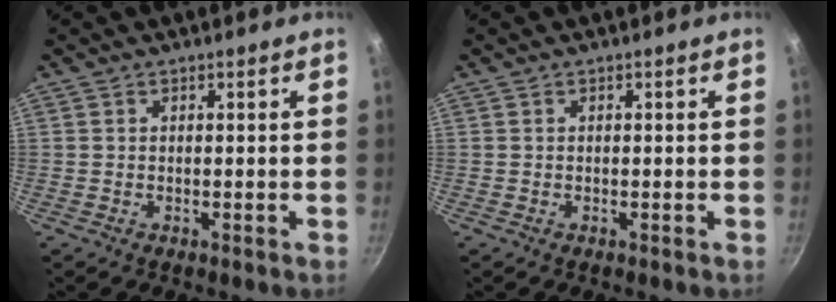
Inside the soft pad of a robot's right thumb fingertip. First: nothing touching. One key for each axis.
{"total": 0.0}